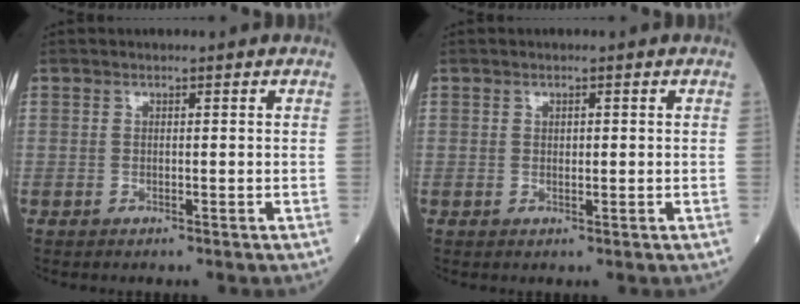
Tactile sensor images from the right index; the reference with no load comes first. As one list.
[{"total": 0.9, "force": [0.2, 0.4, 0.7], "torque": [-0.011, -0.001, 0.005]}]